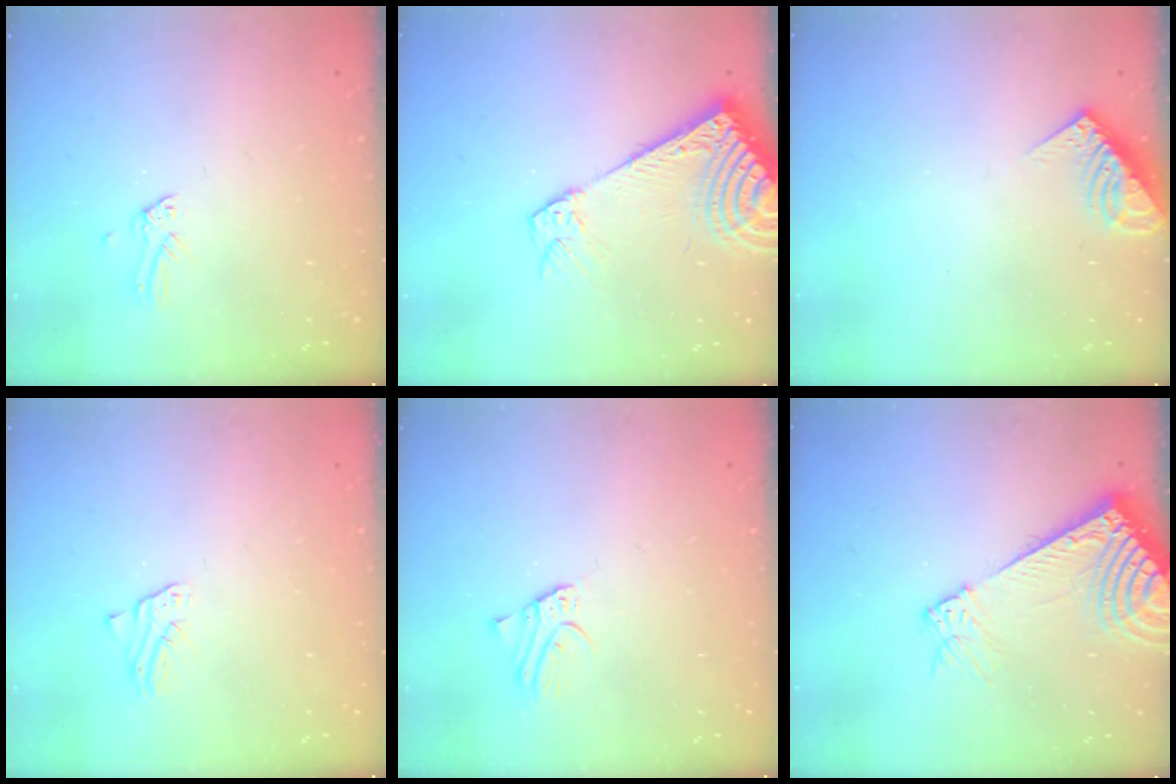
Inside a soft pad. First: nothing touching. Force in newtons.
{"total": 13.1, "press": 12.9, "slide": 2.4}
{"total": 8.7, "press": 8.6, "slide": 1.0}
{"total": 1.5, "press": 1.5, "slide": 0.1}
{"total": 2.3, "press": 2.3, "slide": 0.2}
{"total": 10.5, "press": 10.4, "slide": 1.5}